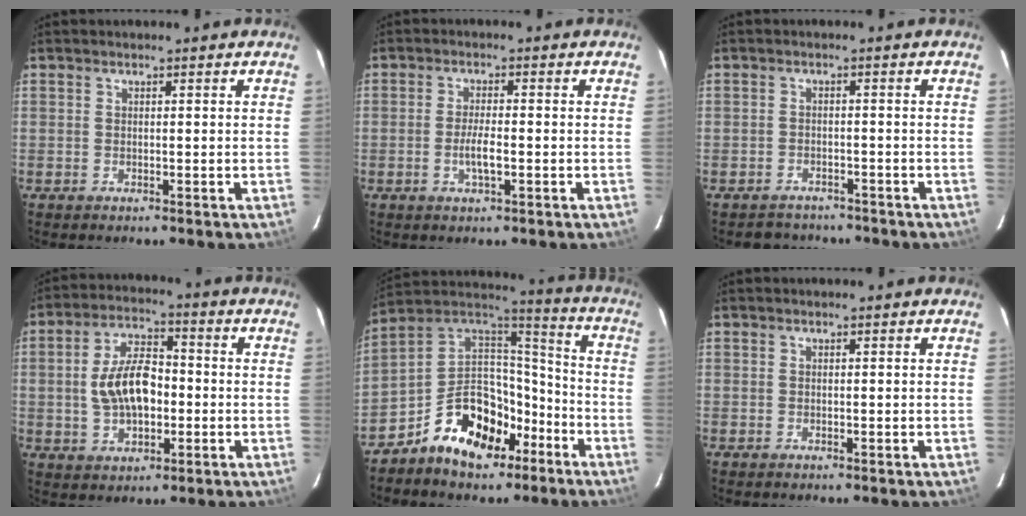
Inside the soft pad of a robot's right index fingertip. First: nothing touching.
{"total": 3.6, "force": [-1.1, 0.8, 3.3], "torque": [-0.063, -0.004, -0.020]}
{"total": 4.9, "force": [-4.3, 2.5, 0.3], "torque": [-0.014, 0.011, -0.060]}
{"total": 10.9, "force": [-1.0, 6.0, 9.1], "torque": [-0.177, 0.016, -0.011]}
{"total": 17.3, "force": [-9.9, 10.4, 9.7], "torque": [-0.192, 0.049, -0.155]}
{"total": 0.0}